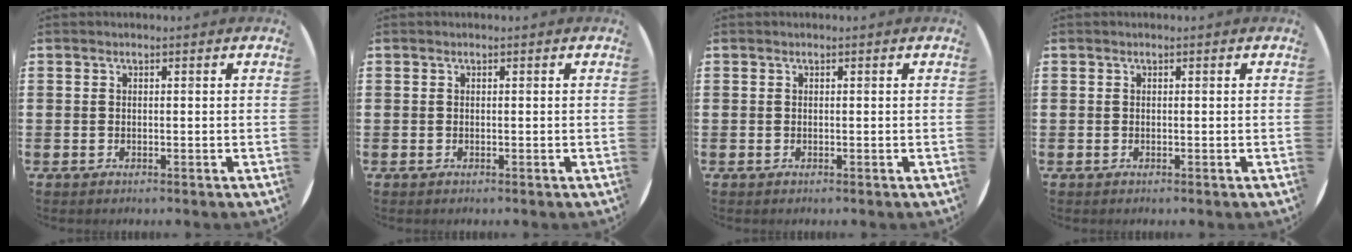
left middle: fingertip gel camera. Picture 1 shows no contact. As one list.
[{"total": 0.0}, {"total": 0.0}, {"total": 0.0}]